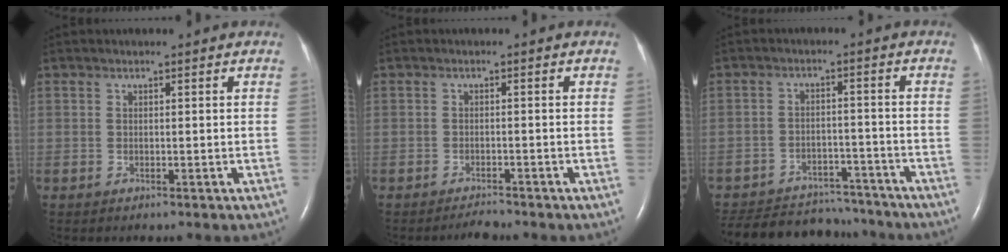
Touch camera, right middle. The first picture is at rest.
{"total": 1.6, "force": [-1.6, 0.0, 0.2], "torque": [-0.009, -0.007, -0.023]}
{"total": 16.8, "force": [-15.4, 5.1, 4.5], "torque": [-0.102, 0.000, -0.213]}